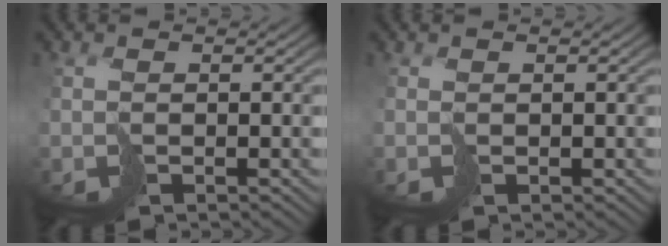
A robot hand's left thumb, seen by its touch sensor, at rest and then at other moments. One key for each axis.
{"total": 0.0}